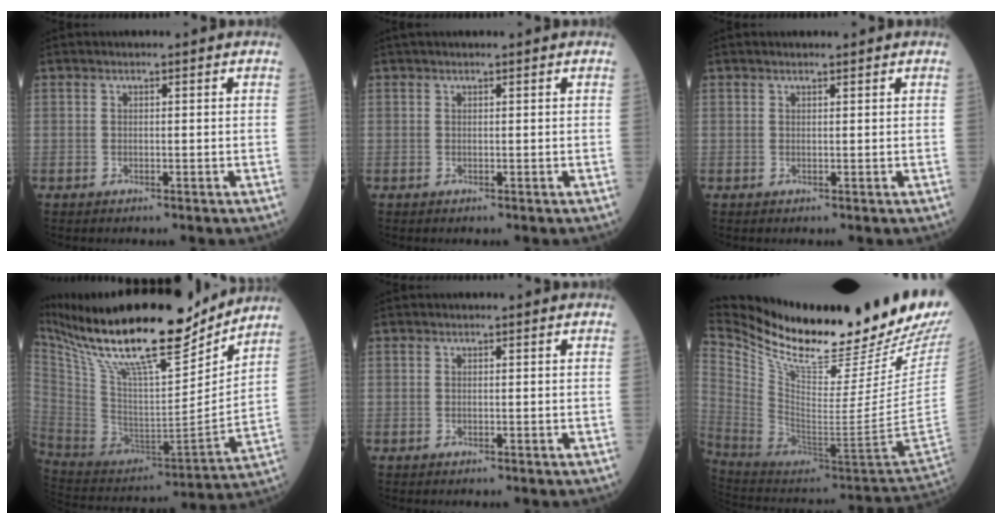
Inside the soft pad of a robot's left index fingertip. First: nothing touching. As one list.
[{"total": 2.7, "force": [2.3, 0.2, 1.4], "torque": [-0.016, 0.031, 0.032]}, {"total": 1.5, "force": [1.2, 0.2, 0.8], "torque": [-0.013, 0.011, 0.019]}, {"total": 26.6, "force": [20.7, 5.4, 15.8], "torque": [-0.299, -0.002, 0.349]}, {"total": 0.0}, {"total": 33.3, "force": [27.5, 2.8, 18.6], "torque": [-0.336, -0.092, 0.414]}]